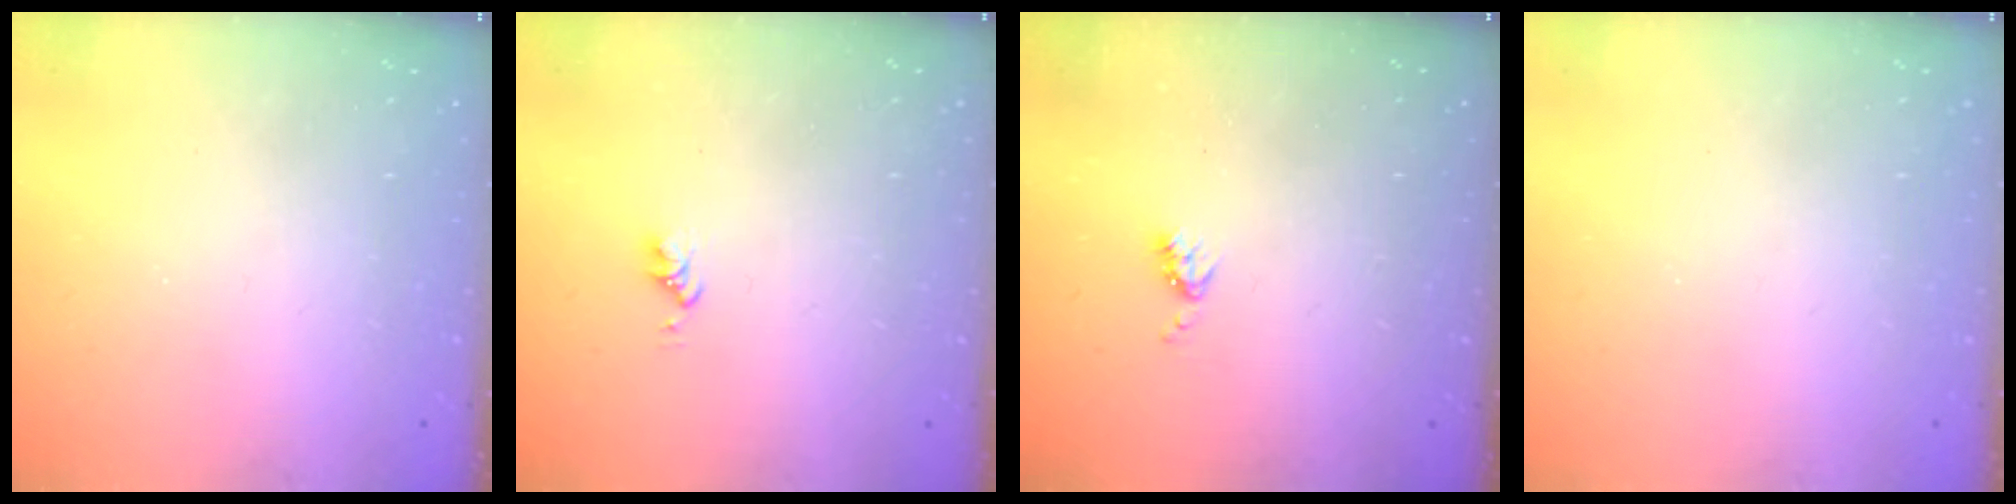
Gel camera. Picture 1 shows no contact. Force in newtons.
{"total": 2.6, "press": 2.6, "slide": 0.4}
{"total": 4.0, "press": 3.9, "slide": 0.6}
{"total": 0.0}